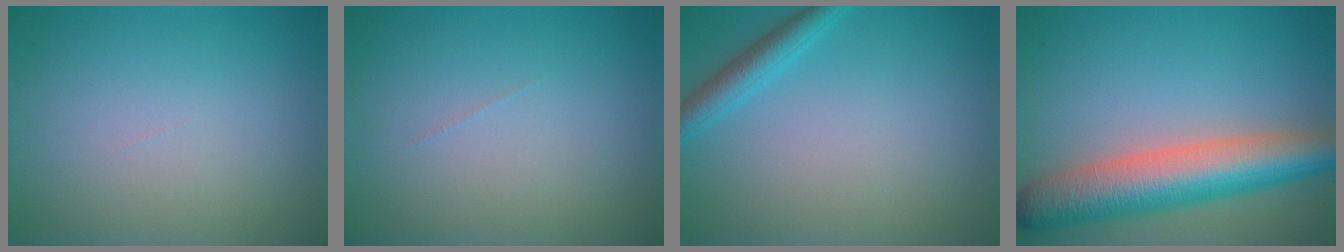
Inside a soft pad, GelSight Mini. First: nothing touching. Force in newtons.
{"total": 0.0}
{"total": 2.5, "press": 2.4, "slide": 0.1}
{"total": 8.6, "press": 8.5, "slide": 0.6}